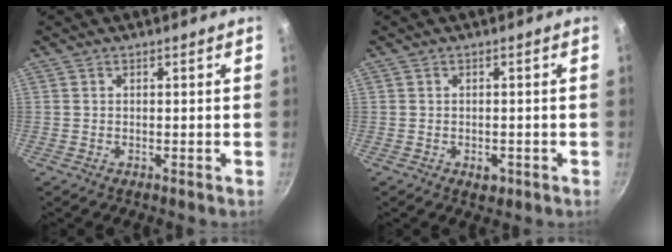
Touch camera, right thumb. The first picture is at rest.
{"total": 2.3, "force": [-0.9, 1.5, 1.5], "torque": [-0.016, 0.006, -0.006]}